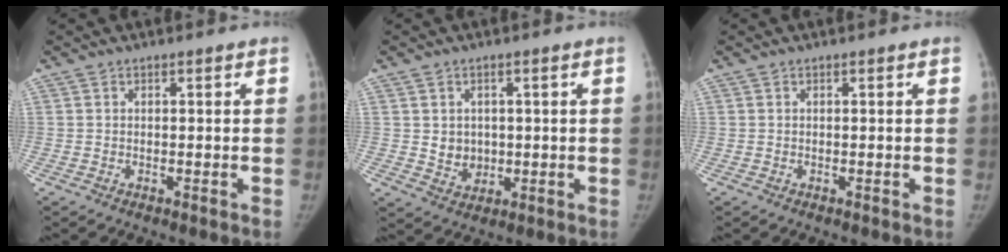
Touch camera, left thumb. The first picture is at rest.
{"total": 4.5, "force": [0.4, 3.9, 2.2], "torque": [-0.017, -0.005, 0.019]}
{"total": 0.0}